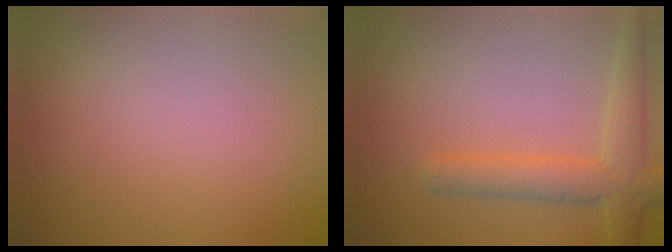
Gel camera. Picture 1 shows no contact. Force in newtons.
{"total": 4.1, "press": 4.1, "slide": 0.3}